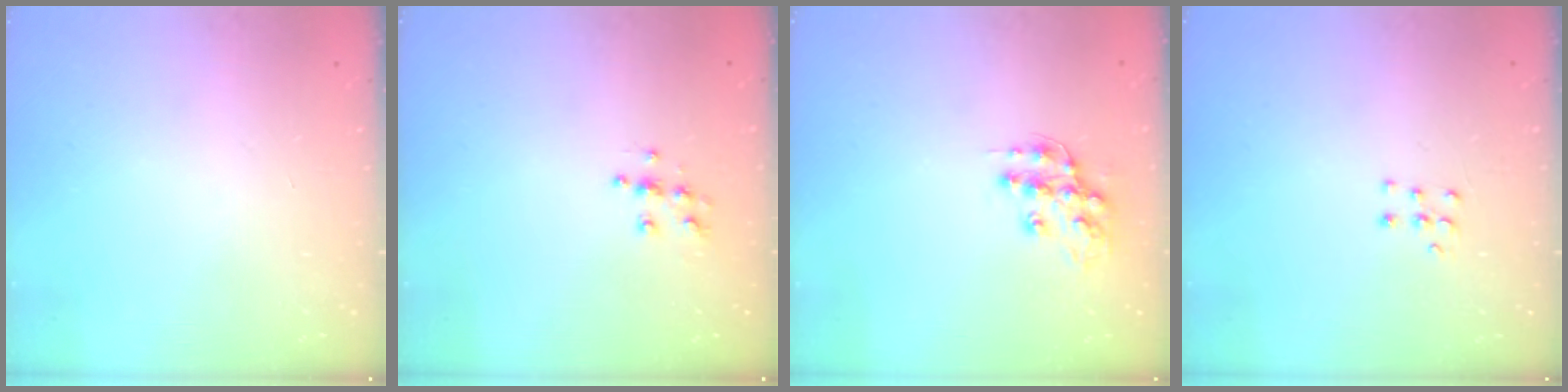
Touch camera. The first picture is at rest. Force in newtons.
{"total": 6.4, "press": 6.4, "slide": 0.3}
{"total": 12.8, "press": 12.8, "slide": 0.9}
{"total": 4.6, "press": 4.5, "slide": 0.5}